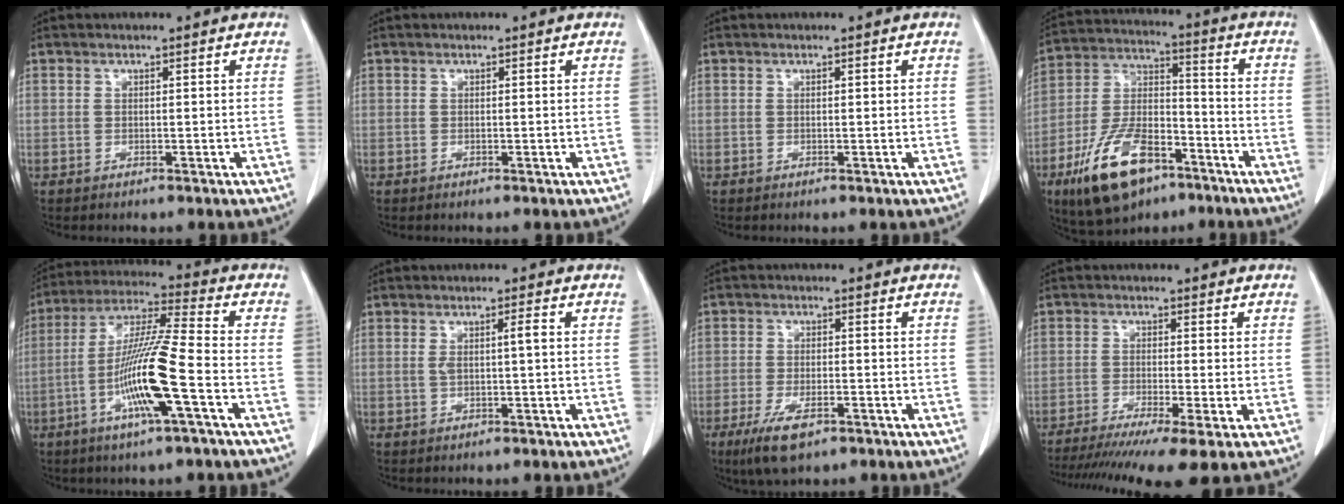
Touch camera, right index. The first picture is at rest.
{"total": 0.0}
{"total": 0.0}
{"total": 16.0, "force": [-9.1, 7.5, 10.8], "torque": [-0.216, 0.004, -0.158]}
{"total": 13.8, "force": [-4.4, 0.0, 13.1], "torque": [-0.262, -0.004, -0.089]}
{"total": 2.4, "force": [0.3, 0.1, 2.4], "torque": [-0.046, 0.005, 0.008]}
{"total": 6.5, "force": [-3.8, 2.4, 4.7], "torque": [-0.096, -0.011, -0.062]}
{"total": 12.7, "force": [-9.1, 0.4, 8.8], "torque": [-0.138, -0.025, -0.145]}